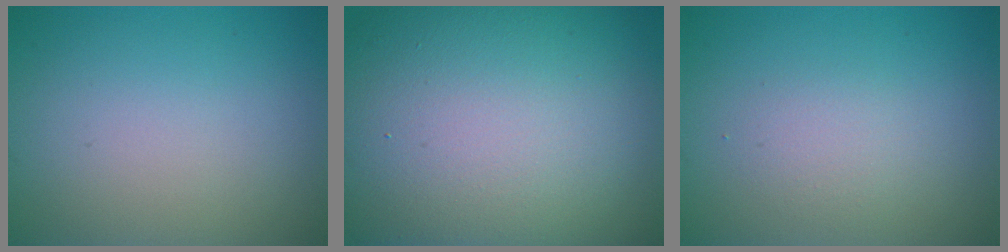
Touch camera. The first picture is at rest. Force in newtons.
{"total": 20.4, "press": 20.4, "slide": 1.1}
{"total": 1.6, "press": 1.6, "slide": 0.0}